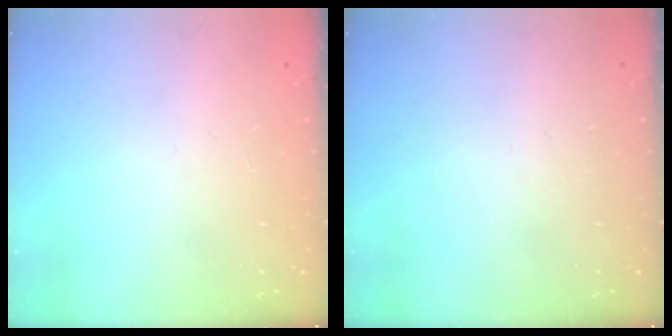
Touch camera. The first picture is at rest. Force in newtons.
{"total": 0.0}